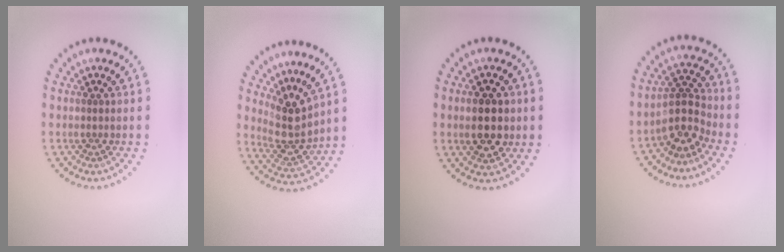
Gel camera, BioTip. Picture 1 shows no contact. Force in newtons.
{"total": 3.7, "press": 2.9, "slide": 2.3}
{"total": 4.2, "press": 4.2, "slide": 0.4}
{"total": 3.3, "press": 2.7, "slide": 1.8}